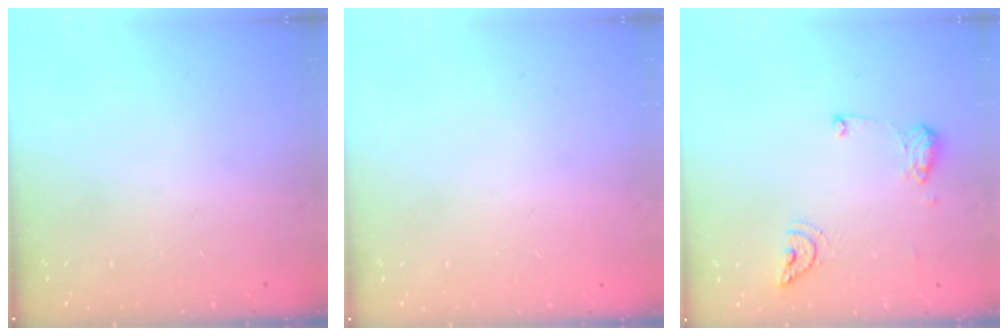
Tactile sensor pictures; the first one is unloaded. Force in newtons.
{"total": 0.9, "press": 0.9, "slide": 0.0}
{"total": 9.6, "press": 9.5, "slide": 1.4}